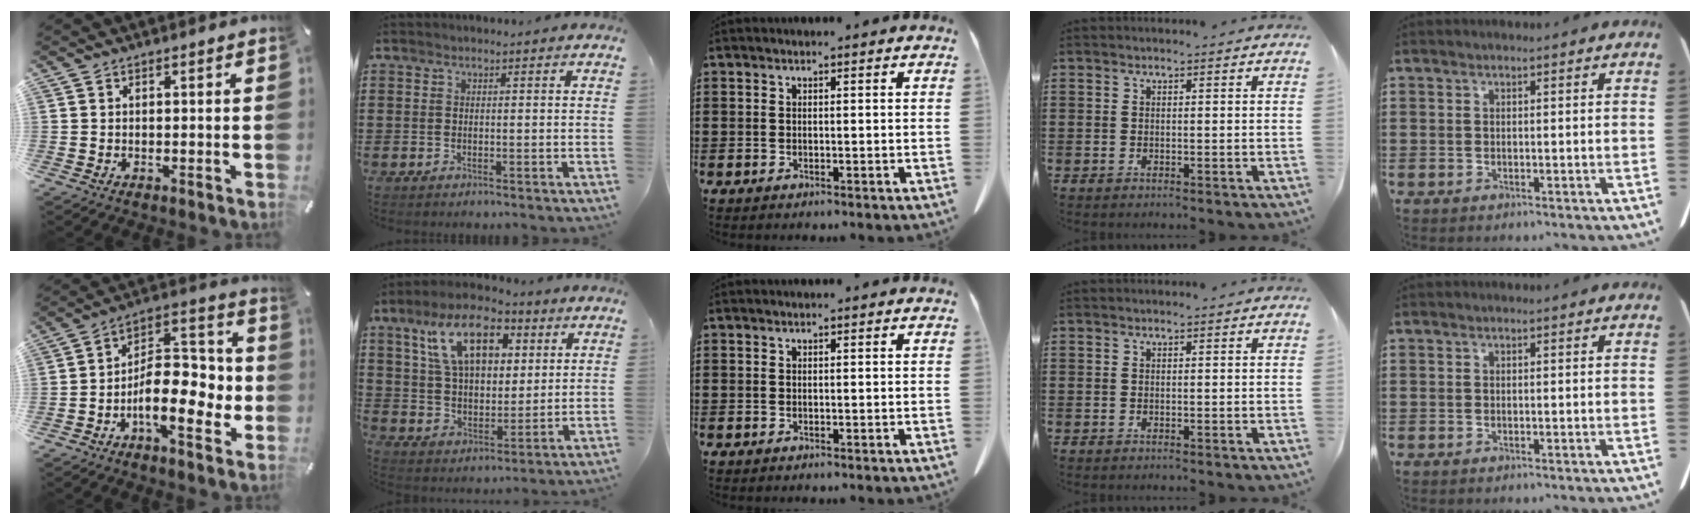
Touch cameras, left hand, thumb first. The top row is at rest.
{"thumb": {"total": 15.2, "force": [-5.0, 8.0, 12.0], "torque": [-0.186, 0.017, -0.080]}, "index": {"total": 12.5, "force": [6.4, 6.6, 8.5], "torque": [-0.169, 0.011, 0.117]}}